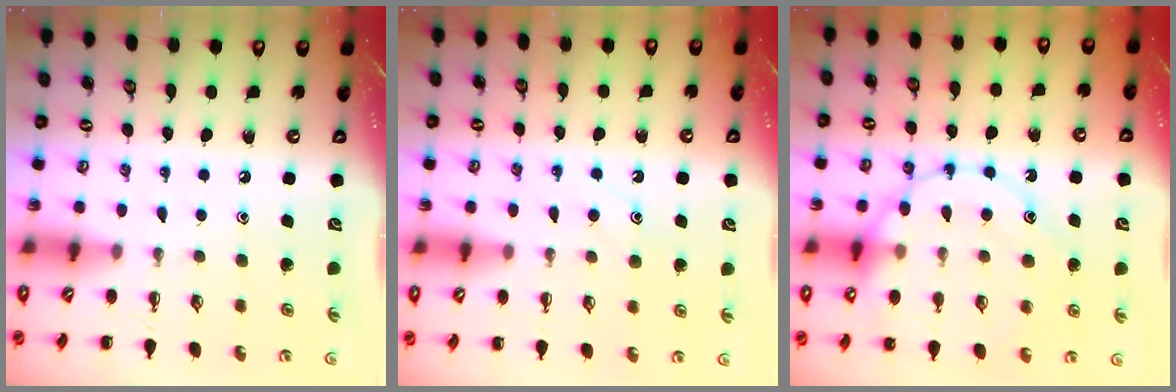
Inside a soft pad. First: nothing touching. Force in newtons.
{"total": 9.1, "press": 9.1, "slide": 0.9}
{"total": 18.2, "press": 18.1, "slide": 1.9}